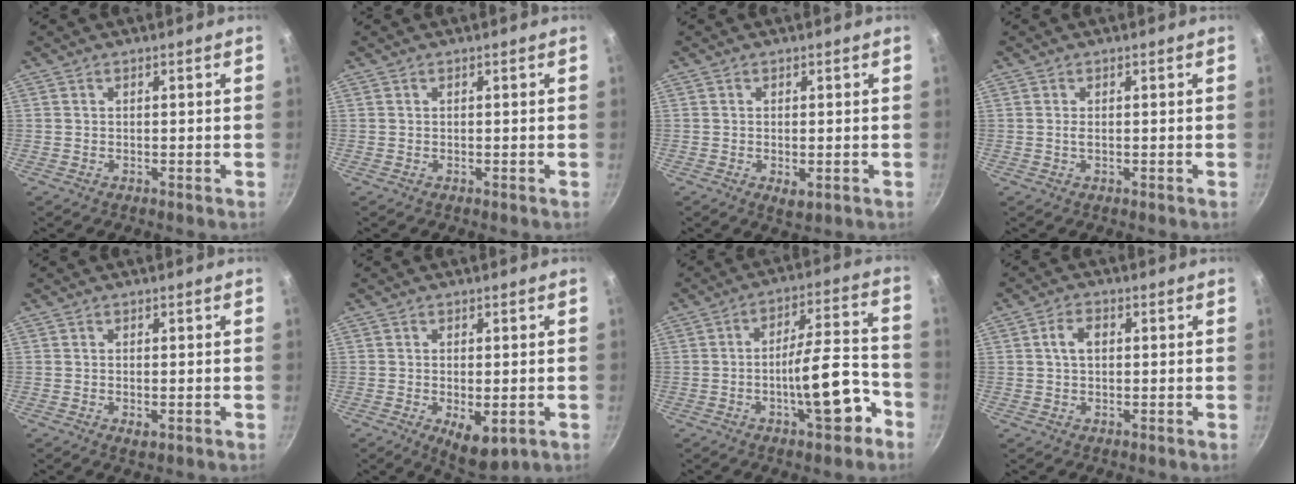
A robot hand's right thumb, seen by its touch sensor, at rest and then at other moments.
{"total": 0.0}
{"total": 2.5, "force": [-0.6, 1.1, 2.1], "torque": [-0.035, -0.009, -0.006]}
{"total": 1.3, "force": [0.0, 0.5, 1.2], "torque": [-0.026, -0.001, 0.000]}
{"total": 1.6, "force": [-0.4, 0.7, 1.4], "torque": [-0.025, -0.004, -0.004]}
{"total": 6.7, "force": [-1.9, 3.0, 5.7], "torque": [-0.075, -0.008, -0.014]}
{"total": 13.1, "force": [-5.6, 4.1, 11.1], "torque": [-0.135, 0.056, -0.080]}
{"total": 3.8, "force": [0.6, 2.5, 2.8], "torque": [-0.041, 0.009, 0.008]}